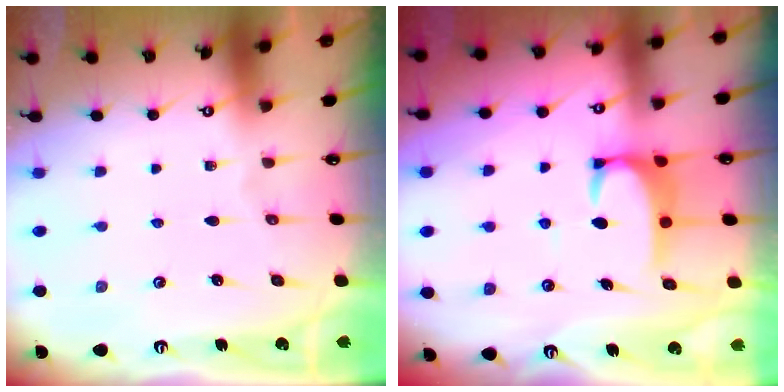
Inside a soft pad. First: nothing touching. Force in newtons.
{"total": 3.6, "press": 3.5, "slide": 0.9}